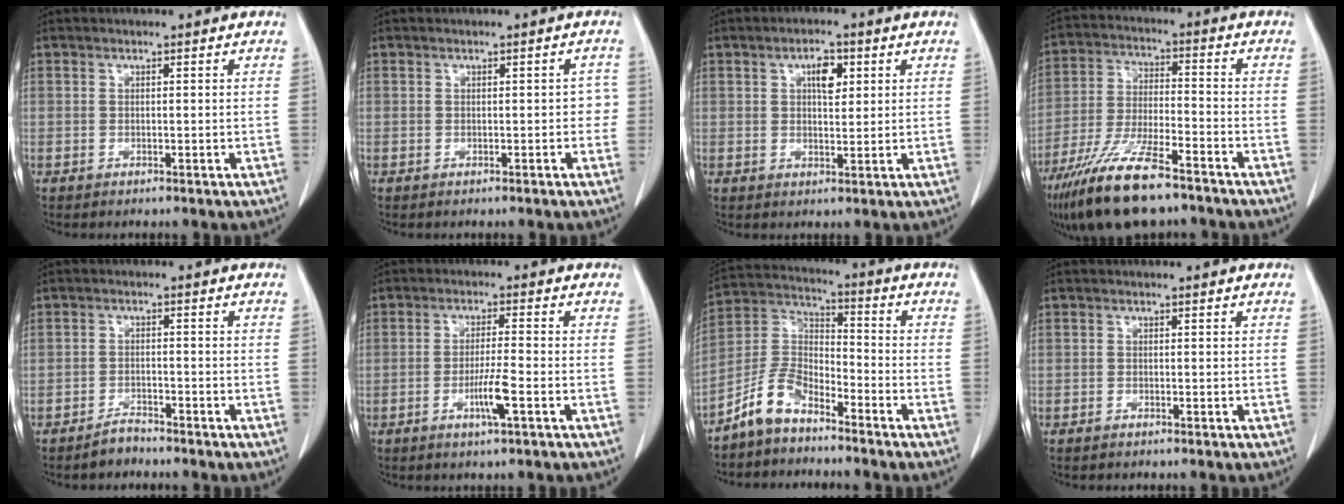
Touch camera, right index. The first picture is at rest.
{"total": 1.9, "force": [-0.3, 1.3, 1.4], "torque": [-0.003, 0.017, -0.004]}
{"total": 4.0, "force": [1.5, 1.8, 3.2], "torque": [-0.053, 0.003, 0.023]}
{"total": 14.4, "force": [-10.5, 2.8, 9.5], "torque": [-0.196, -0.030, -0.190]}
{"total": 2.4, "force": [-2.3, 0.7, 0.4], "torque": [-0.007, 0.000, -0.038]}
{"total": 5.0, "force": [-2.0, -0.2, 4.5], "torque": [-0.086, -0.008, -0.038]}
{"total": 8.0, "force": [-6.3, 3.3, 3.7], "torque": [-0.086, 0.019, -0.130]}
{"total": 0.6, "force": [-0.6, 0.2, 0.2], "torque": [-0.007, 0.000, -0.009]}